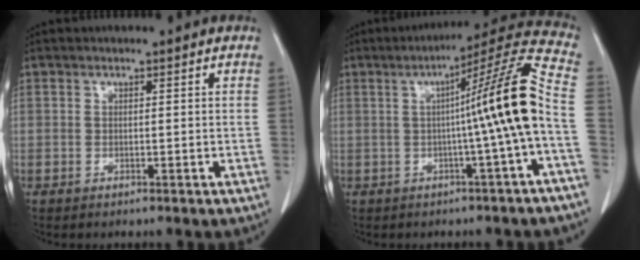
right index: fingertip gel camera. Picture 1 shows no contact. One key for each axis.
{"total": 13.5, "fx": -1.0, "fy": -2.1, "fz": 13.3, "tx": -0.174, "ty": 0.021, "tz": -0.019}